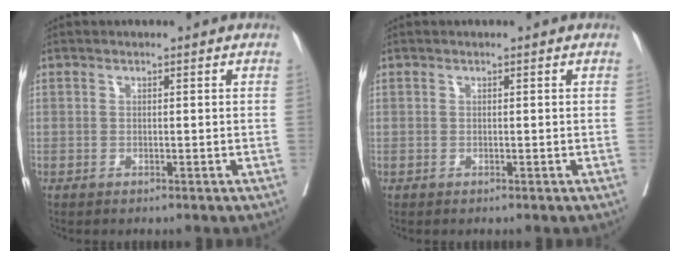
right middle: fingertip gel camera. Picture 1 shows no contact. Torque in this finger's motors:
{"motor_torque": [0.01, -0.51, 0.00, 0.00]}